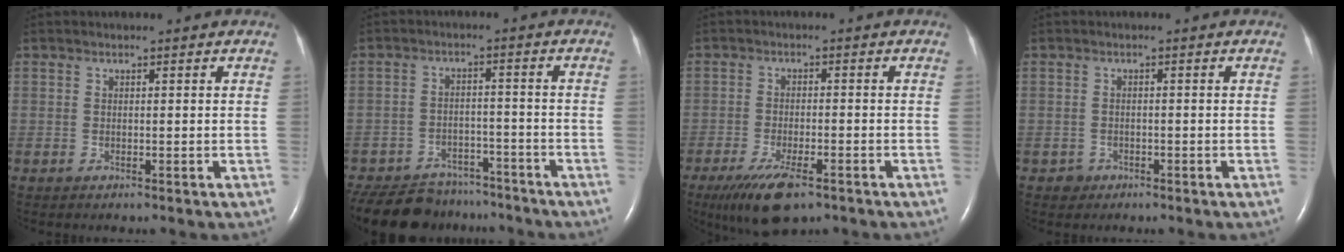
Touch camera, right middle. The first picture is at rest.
{"total": 14.8, "force": [-12.8, 6.1, 4.2], "torque": [-0.095, 0.000, -0.181]}
{"total": 8.4, "force": [-5.6, 2.5, 5.8], "torque": [-0.108, -0.017, -0.091]}
{"total": 1.4, "force": [-0.8, 1.1, -0.2], "torque": [0.001, 0.007, -0.014]}